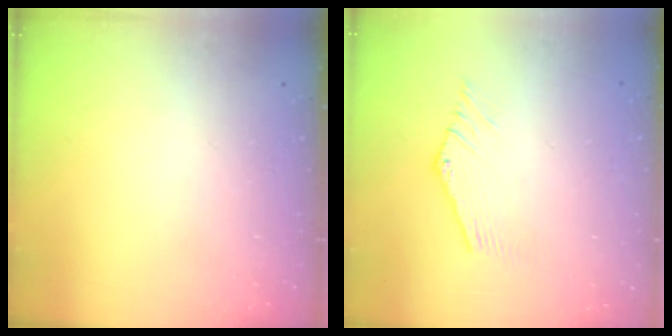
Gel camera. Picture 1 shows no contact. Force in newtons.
{"total": 0.7, "press": 0.7, "slide": 0.1}